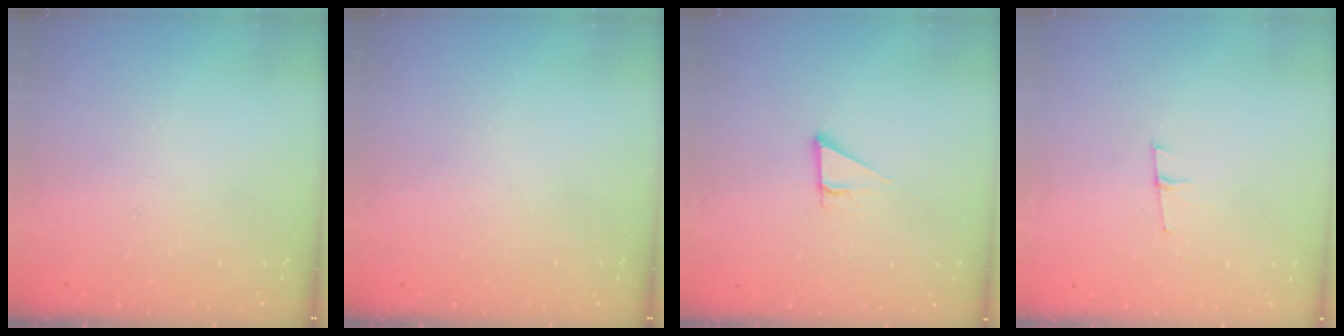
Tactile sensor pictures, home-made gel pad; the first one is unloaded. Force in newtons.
{"total": 0.0}
{"total": 3.1, "press": 2.4, "slide": 1.9}
{"total": 5.3, "press": 4.5, "slide": 2.9}